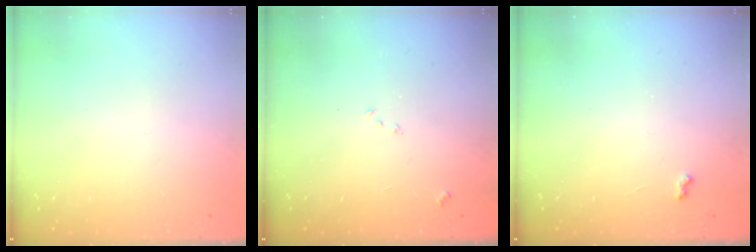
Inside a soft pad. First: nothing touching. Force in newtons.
{"total": 6.5, "press": 6.4, "slide": 0.8}
{"total": 3.5, "press": 3.4, "slide": 0.5}